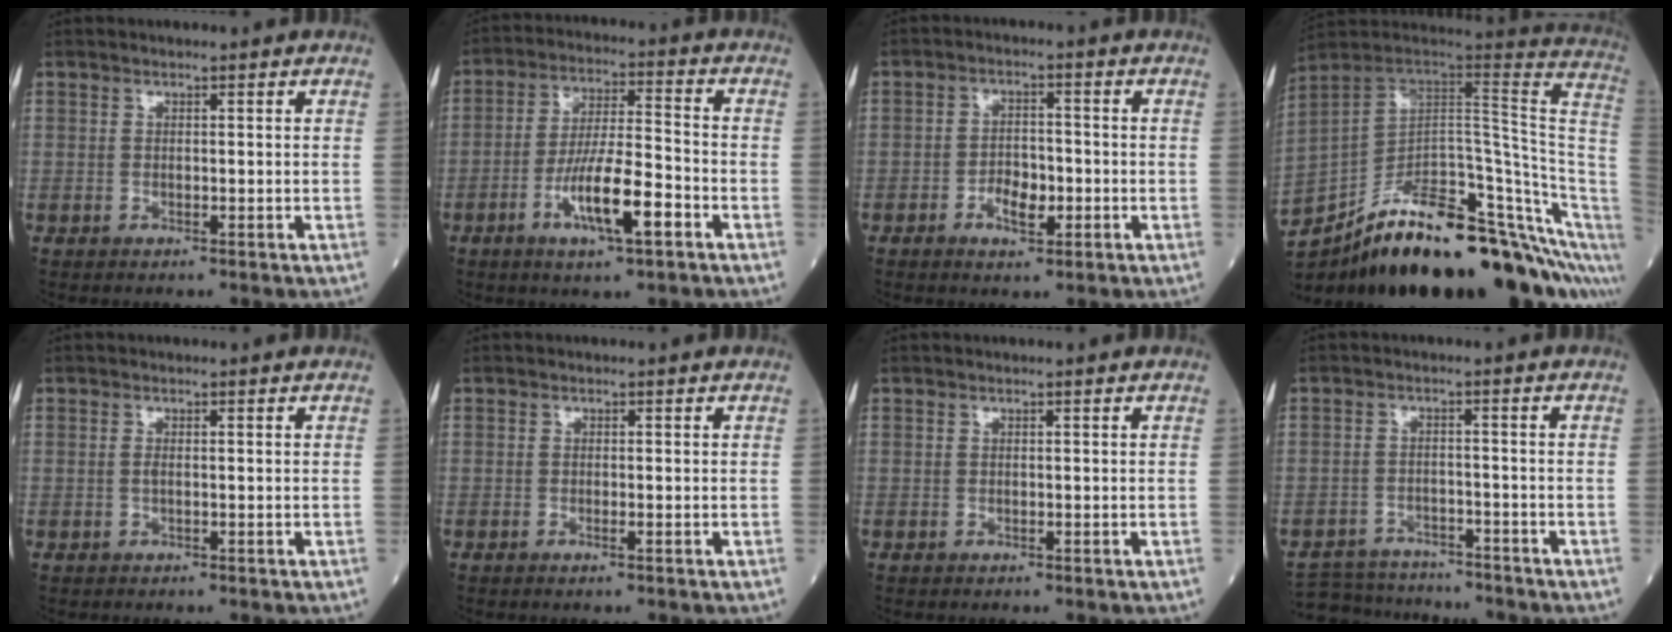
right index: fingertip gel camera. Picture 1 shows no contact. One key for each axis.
{"total": 10.5, "fx": -4.6, "fy": 1.6, "fz": 9.4, "tx": -0.170, "ty": -0.003, "tz": -0.081}
{"total": 4.6, "fx": -1.8, "fy": 2.2, "fz": 3.6, "tx": -0.059, "ty": 0.004, "tz": -0.030}
{"total": 31.3, "fx": -19.9, "fy": 7.3, "fz": 23.0, "tx": -0.289, "ty": 0.000, "tz": -0.302}
{"total": 0.6, "fx": 0.0, "fy": 0.1, "fz": 0.6, "tx": -0.015, "ty": -0.001, "tz": -0.002}
{"total": 0.6, "fx": -0.4, "fy": -0.1, "fz": 0.5, "tx": -0.007, "ty": -0.001, "tz": -0.007}
{"total": 0.0}
{"total": 8.9, "fx": -8.4, "fy": 2.7, "fz": 1.1, "tx": -0.016, "ty": 0.008, "tz": -0.126}